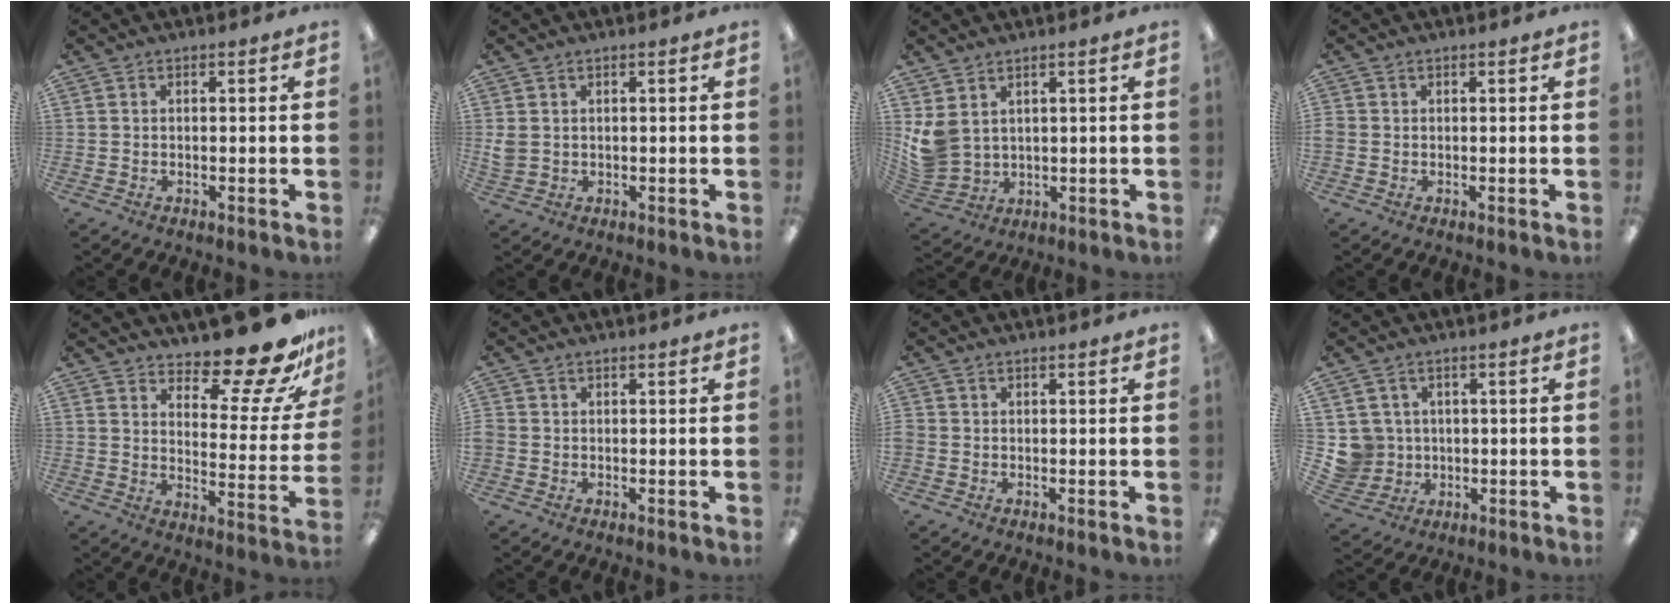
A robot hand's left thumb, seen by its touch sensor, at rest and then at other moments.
{"total": 2.3, "force": [0.7, 1.9, 1.1], "torque": [-0.023, 0.002, 0.014]}
{"total": 6.7, "force": [3.0, 4.9, 3.4], "torque": [-0.093, -0.011, 0.061]}
{"total": 0.9, "force": [0.0, 0.8, 0.2], "torque": [-0.003, 0.003, 0.000]}
{"total": 17.5, "force": [14.0, 5.2, 9.0], "torque": [-0.111, -0.112, 0.229]}
{"total": 1.0, "force": [-0.1, 0.9, 0.2], "torque": [-0.002, 0.003, -0.002]}
{"total": 0.7, "force": [0.0, 0.7, 0.1], "torque": [0.000, 0.003, 0.000]}
{"total": 5.7, "force": [1.2, 5.5, 0.3], "torque": [-0.027, 0.003, 0.029]}